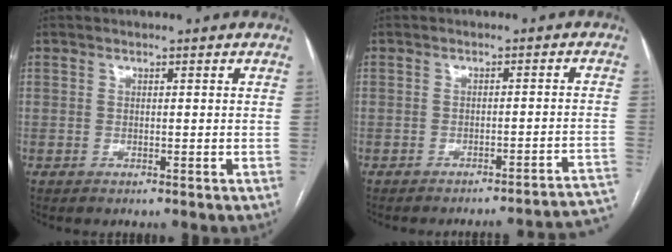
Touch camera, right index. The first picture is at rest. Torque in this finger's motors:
{"motor_torque": [0.95, -1.20, 0.20, 0.01]}